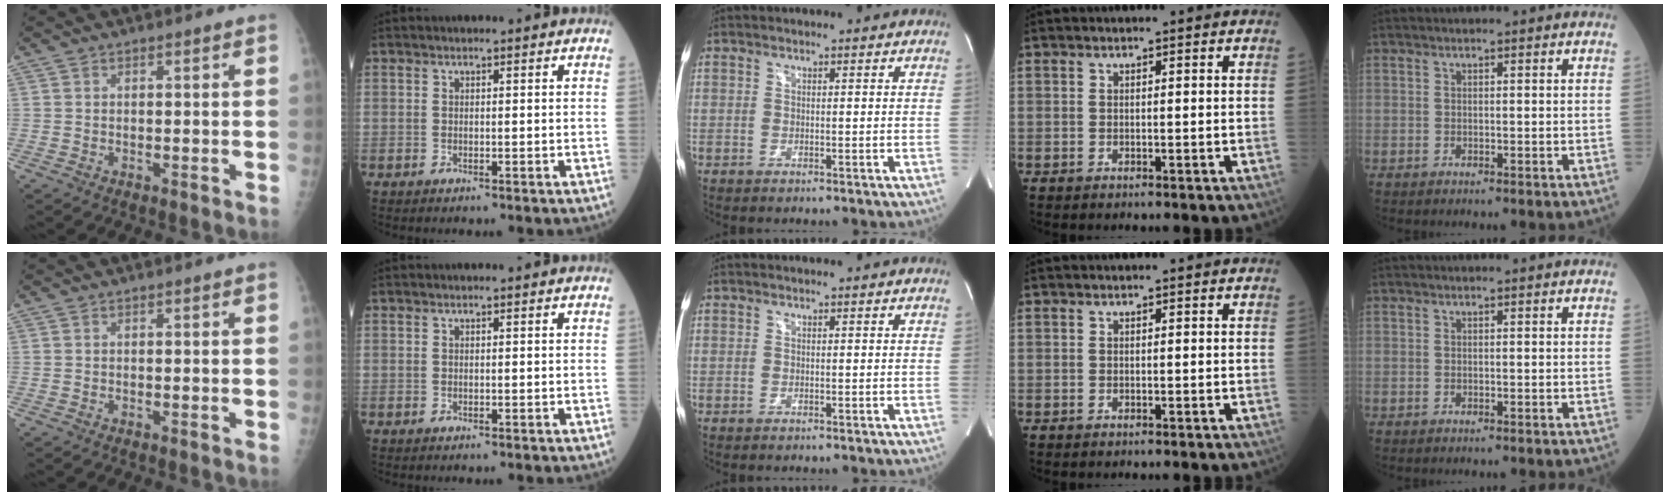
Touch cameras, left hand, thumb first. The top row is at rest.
{}